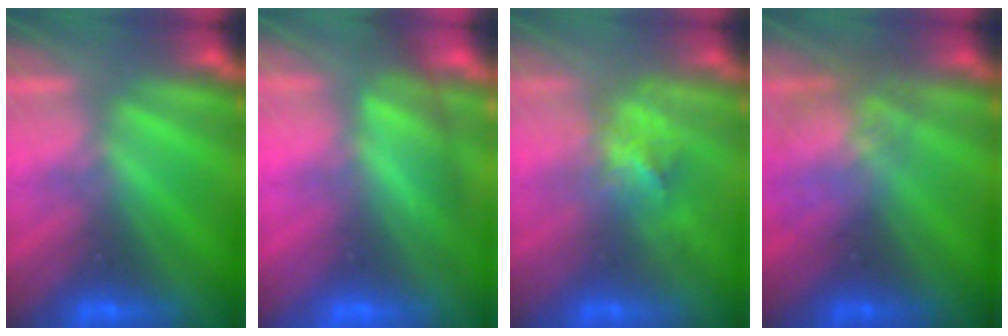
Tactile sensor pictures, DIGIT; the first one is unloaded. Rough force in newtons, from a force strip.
{"total": 8.6}
{"total": 2.8}
{"total": 3.5}